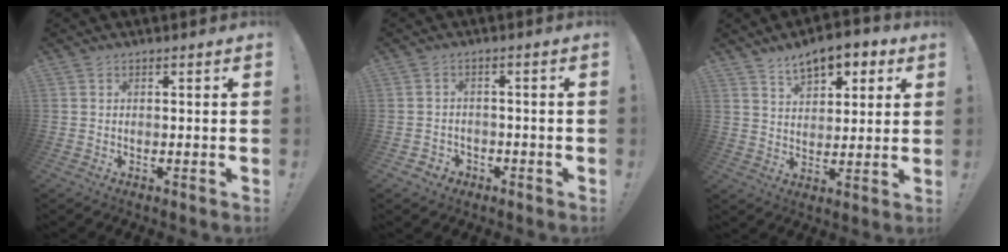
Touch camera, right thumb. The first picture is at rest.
{"total": 3.0, "force": [-1.6, 2.4, 0.8], "torque": [-0.014, 0.005, -0.026]}
{"total": 9.5, "force": [6.0, 5.3, 5.0], "torque": [-0.069, -0.027, 0.110]}